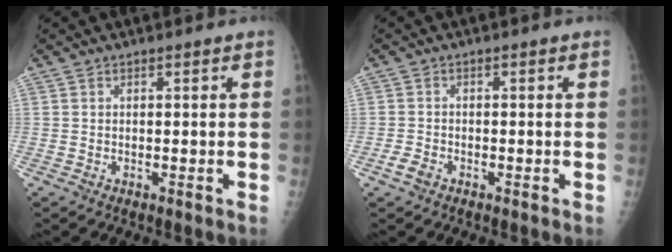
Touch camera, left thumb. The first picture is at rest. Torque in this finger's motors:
{"motor_torque": [-0.35, 0.26, 0.11, 0.10, 0.00]}